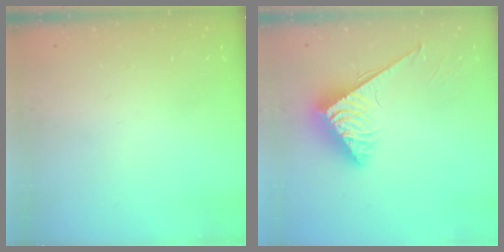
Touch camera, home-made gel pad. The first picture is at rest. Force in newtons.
{"total": 3.8, "press": 3.7, "slide": 0.4}